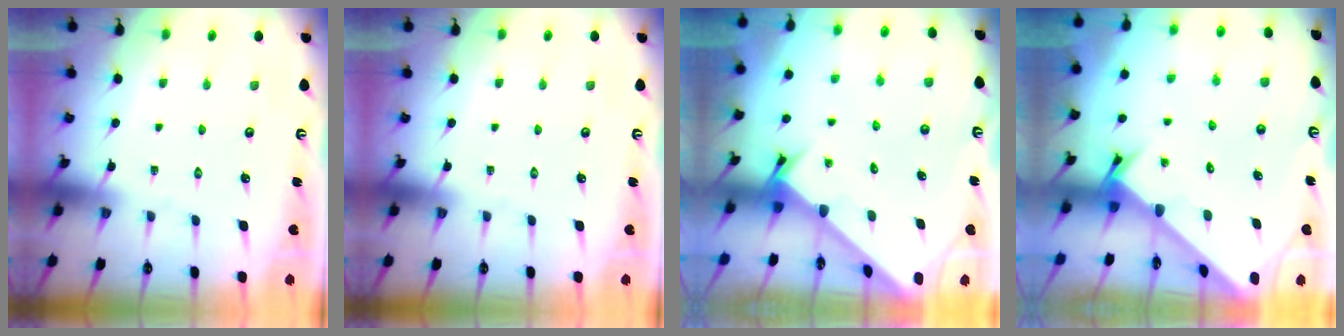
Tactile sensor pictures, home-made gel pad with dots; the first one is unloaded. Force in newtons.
{"total": 0.0}
{"total": 2.5, "press": 2.5, "slide": 0.2}
{"total": 2.6, "press": 2.6, "slide": 0.3}